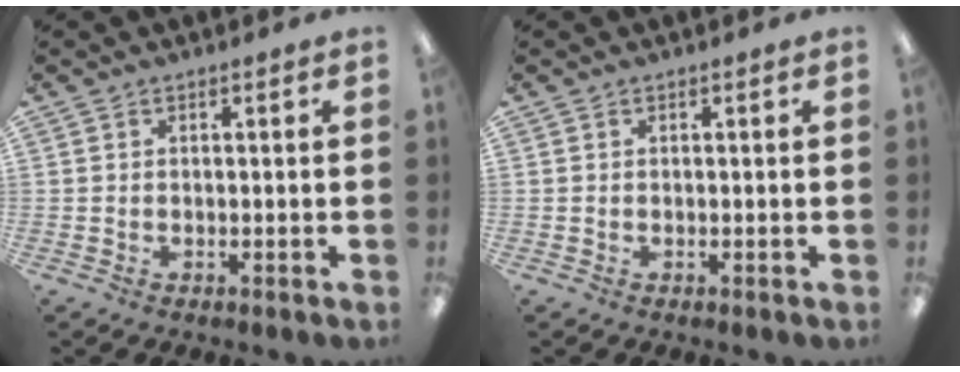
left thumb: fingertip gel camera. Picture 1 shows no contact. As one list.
[{"total": 0.0}]